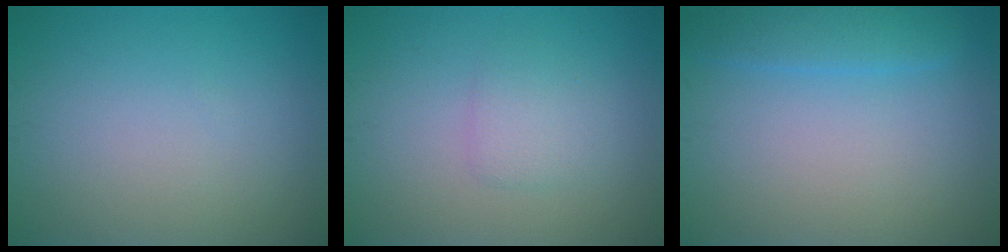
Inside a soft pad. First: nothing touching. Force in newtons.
{"total": 1.9, "press": 1.9, "slide": 0.1}
{"total": 2.4, "press": 2.4, "slide": 0.2}